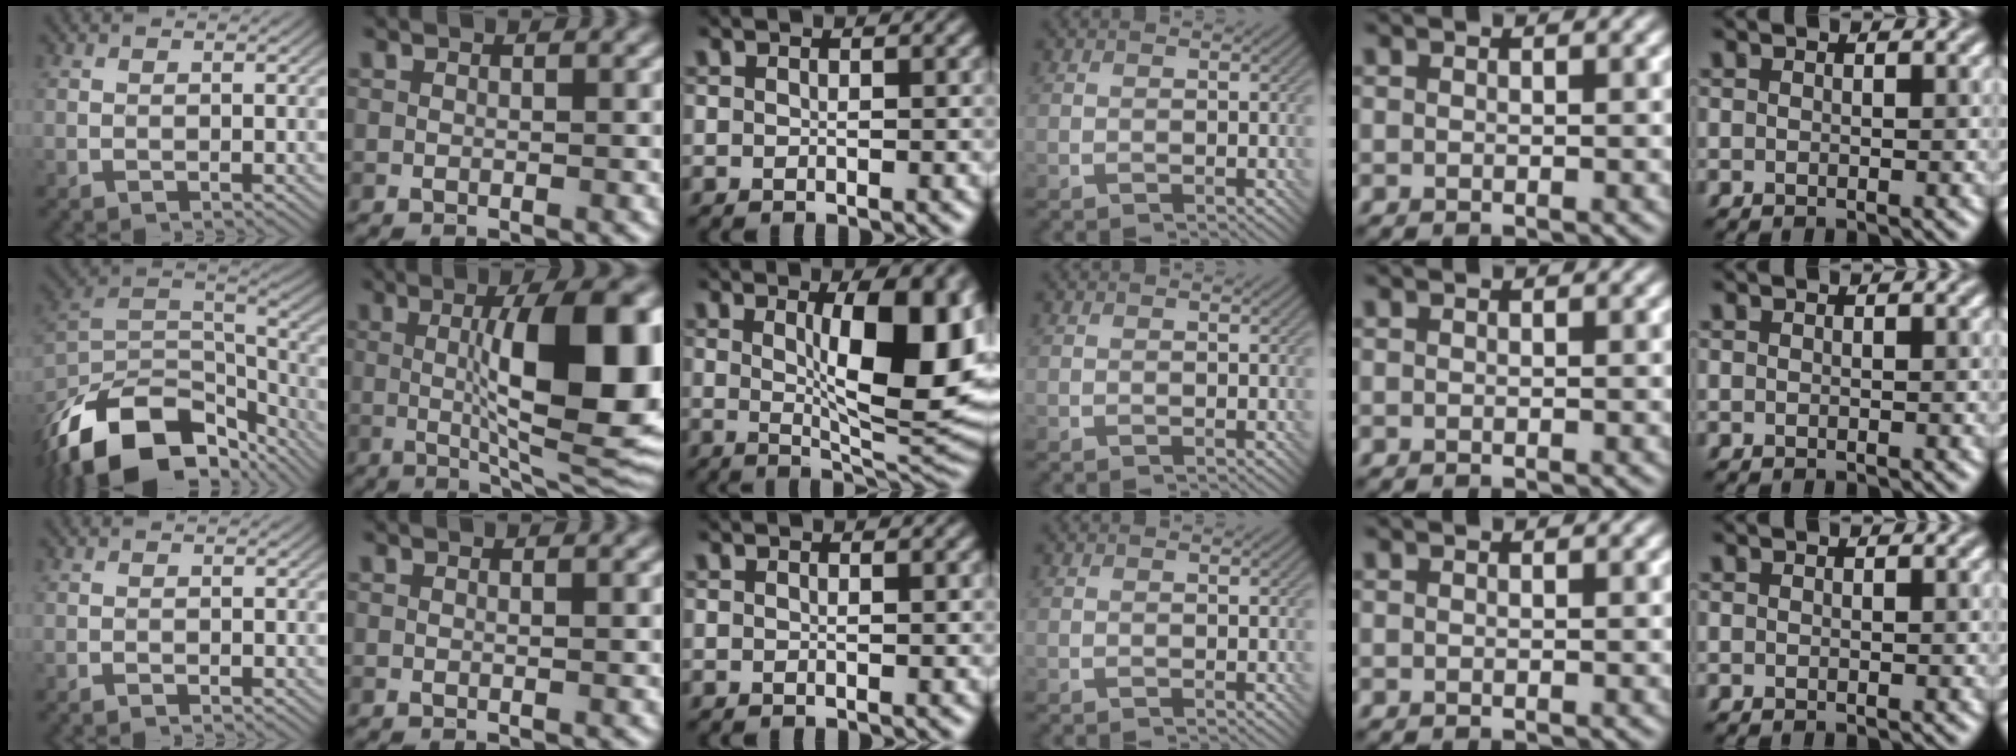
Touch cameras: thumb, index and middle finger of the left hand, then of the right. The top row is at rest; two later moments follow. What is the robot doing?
{"motion": "insert", "object": "bottle cap"}